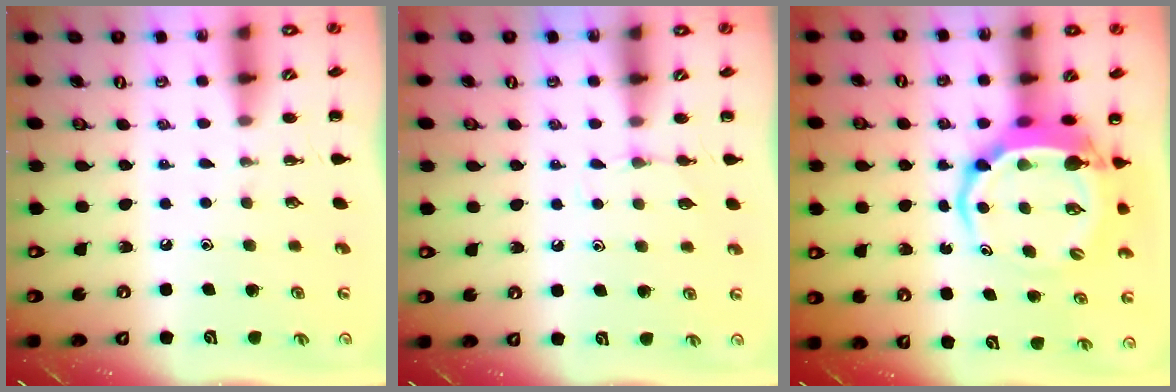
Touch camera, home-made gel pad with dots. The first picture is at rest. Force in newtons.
{"total": 3.8, "press": 3.6, "slide": 1.2}
{"total": 7.2, "press": 7.1, "slide": 1.2}